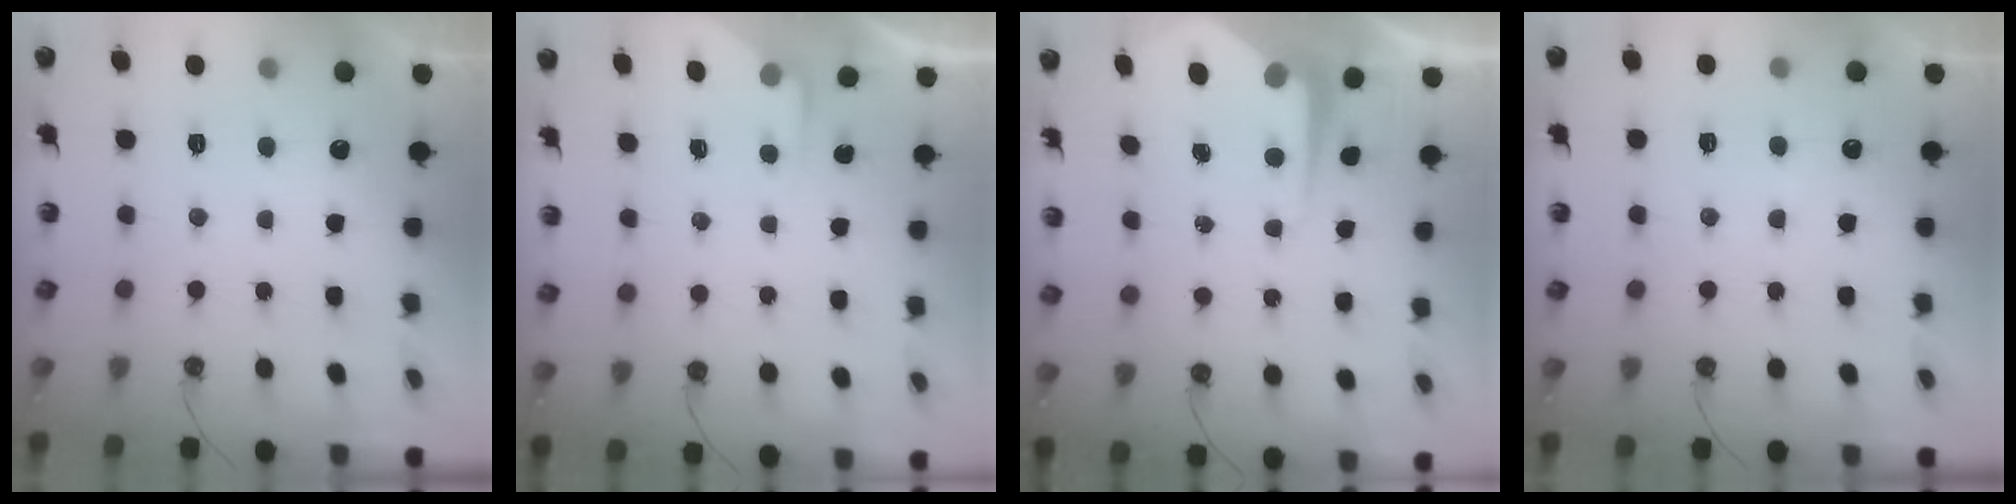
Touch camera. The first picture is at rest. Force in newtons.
{"total": 2.4, "press": 2.4, "slide": 0.4}
{"total": 6.8, "press": 6.8, "slide": 0.5}
{"total": 3.1, "press": 3.1, "slide": 0.4}